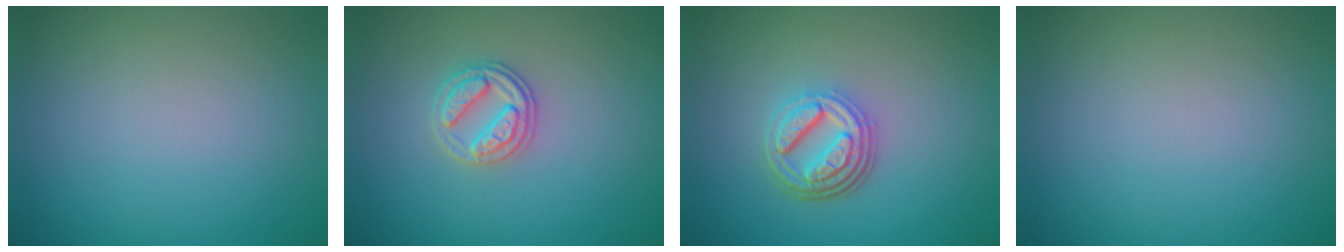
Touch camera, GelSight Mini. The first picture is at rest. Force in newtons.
{"total": 2.7, "press": 2.6, "slide": 0.5}
{"total": 4.7, "press": 3.5, "slide": 3.1}
{"total": 0.0}